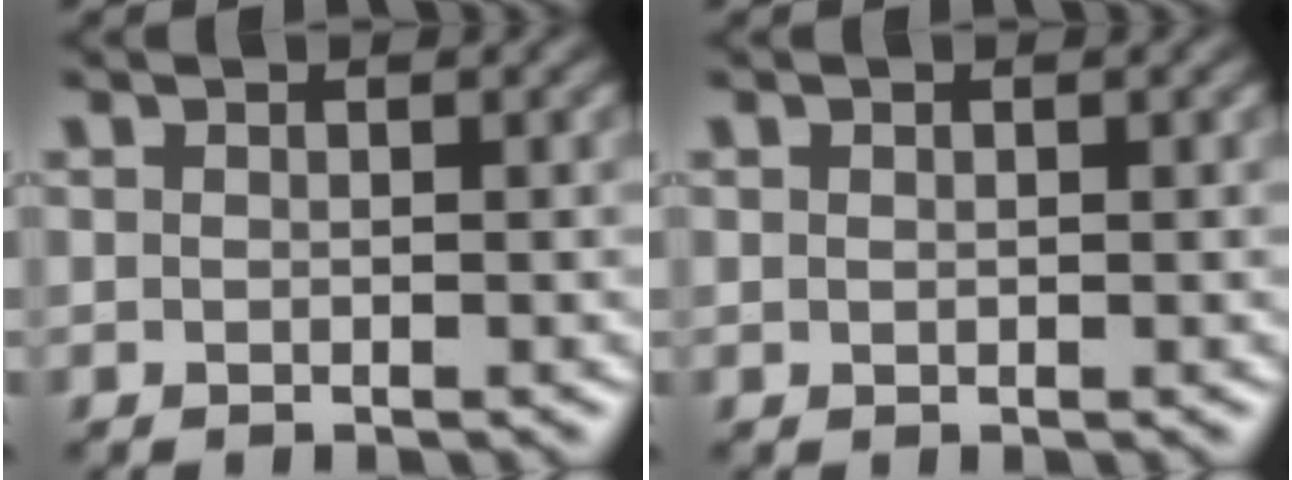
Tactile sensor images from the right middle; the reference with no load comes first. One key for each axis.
{"total": 0.0}